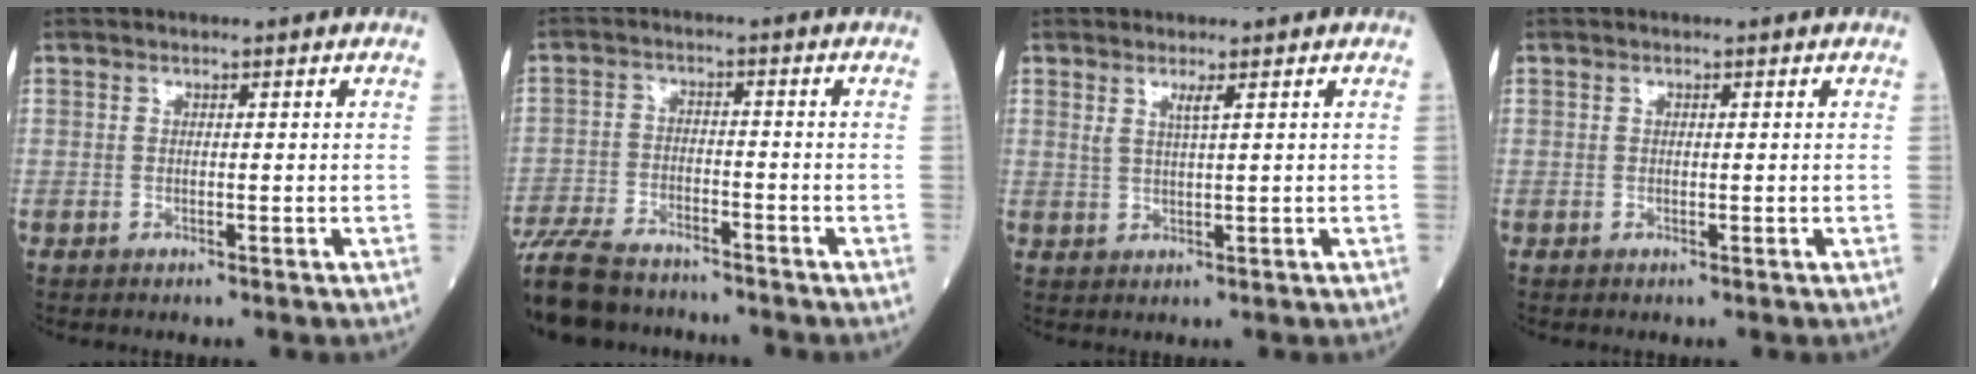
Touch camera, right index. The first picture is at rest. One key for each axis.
{"total": 13.4, "fx": -11.5, "fy": 3.9, "fz": 5.6, "tx": -0.114, "ty": -0.015, "tz": -0.190}
{"total": 1.9, "fx": 1.1, "fy": -0.2, "fz": 1.6, "tx": -0.035, "ty": -0.006, "tz": 0.023}
{"total": 0.0}